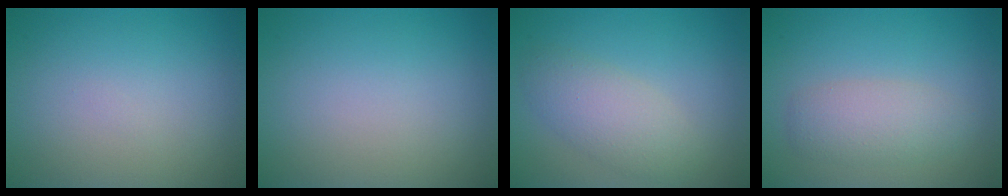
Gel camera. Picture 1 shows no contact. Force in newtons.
{"total": 0.0}
{"total": 3.5, "press": 3.5, "slide": 0.0}
{"total": 3.0, "press": 3.0, "slide": 0.2}